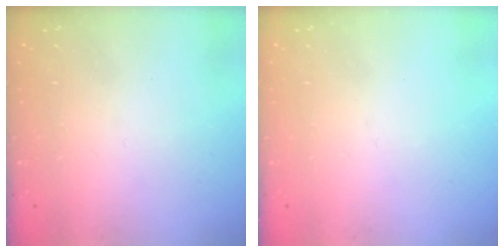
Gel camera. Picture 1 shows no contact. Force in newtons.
{"total": 0.0}